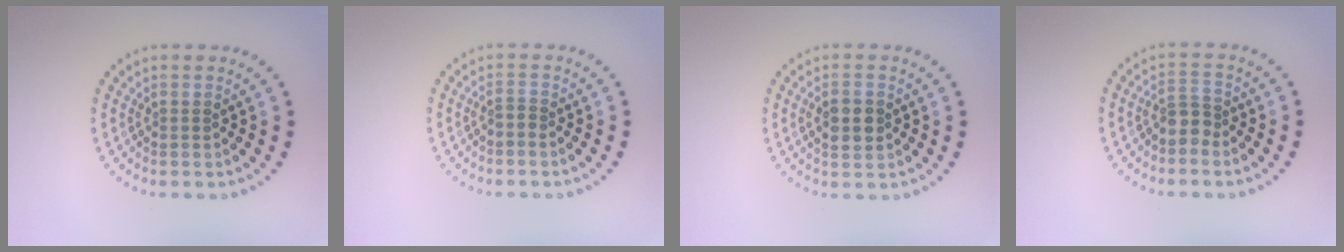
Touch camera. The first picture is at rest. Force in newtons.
{"total": 0.6, "press": 0.4, "slide": 0.5}
{"total": 2.9, "press": 2.9, "slide": 0.1}
{"total": 1.9, "press": 1.4, "slide": 1.3}